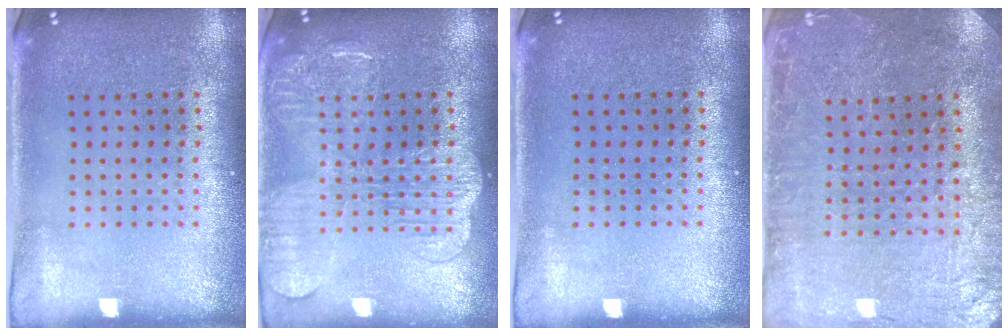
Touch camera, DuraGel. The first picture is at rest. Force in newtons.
{"total": 3.9, "press": 3.9, "slide": 0.5}
{"total": 0.0}
{"total": 1.2, "press": 1.2, "slide": 0.1}